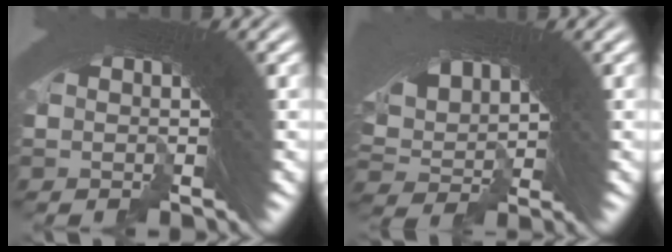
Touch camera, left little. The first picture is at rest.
{"total": 5.2, "force": [-0.3, 3.9, 3.4], "torque": [-0.095, -0.017, 0.006]}